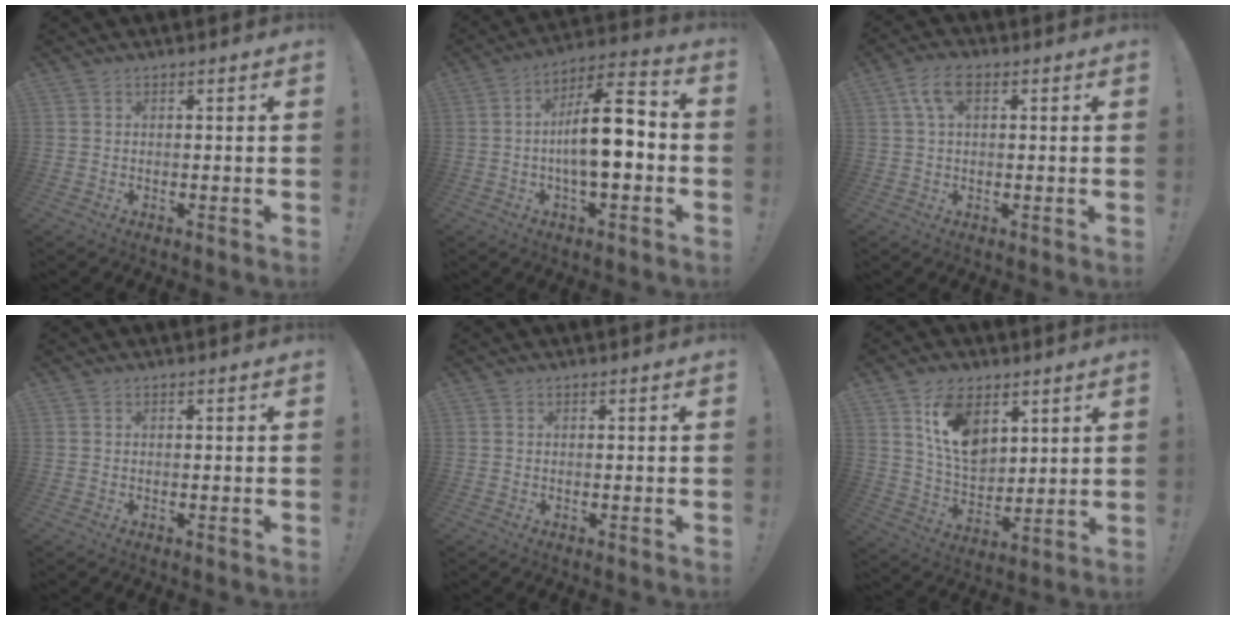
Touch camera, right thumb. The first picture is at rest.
{"total": 15.4, "force": [-1.8, 5.3, 14.4], "torque": [-0.233, 0.007, -0.032]}
{"total": 6.6, "force": [2.4, 3.4, 5.1], "torque": [-0.099, 0.005, 0.045]}
{"total": 0.0}
{"total": 0.0}
{"total": 13.6, "force": [7.0, 8.6, 7.8], "torque": [-0.138, -0.029, 0.133]}